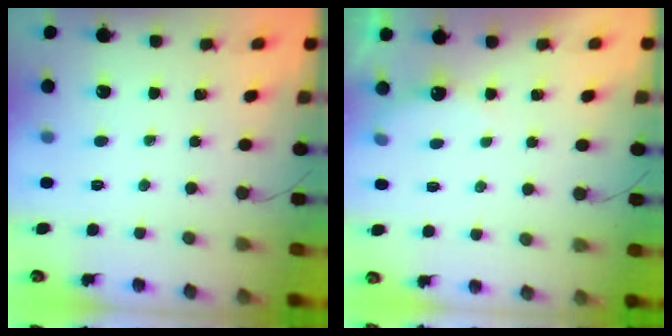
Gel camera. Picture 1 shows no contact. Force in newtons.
{"total": 4.6, "press": 4.5, "slide": 1.0}